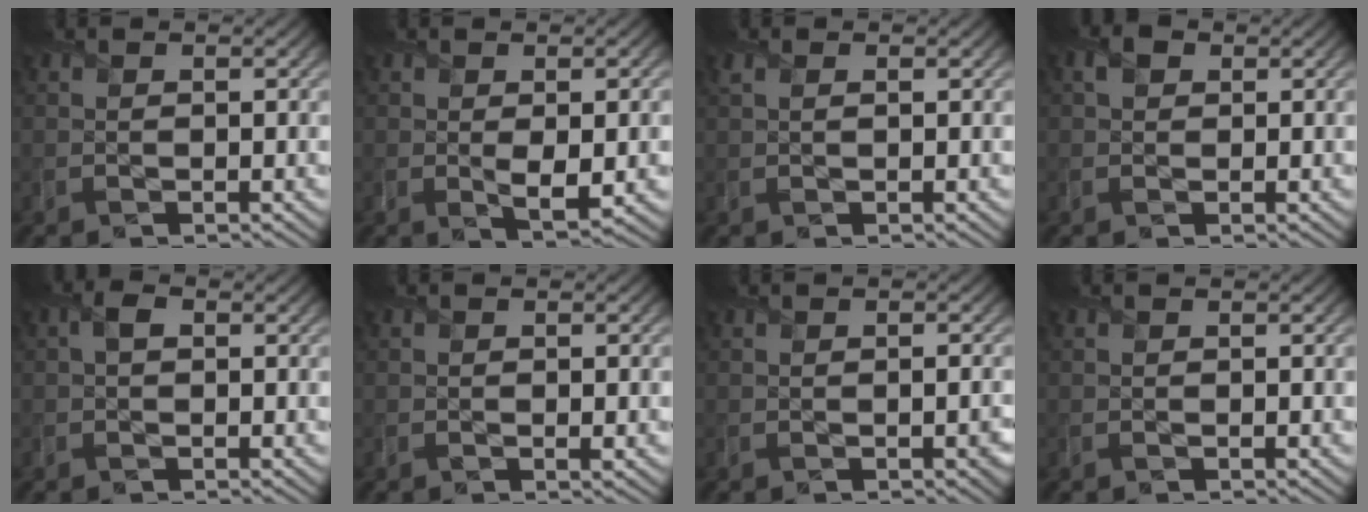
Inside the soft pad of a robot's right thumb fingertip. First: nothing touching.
{"total": 3.9, "force": [-0.5, 1.7, 3.5], "torque": [-0.065, -0.009, -0.001]}
{"total": 0.9, "force": [0.5, 0.1, 0.8], "torque": [-0.016, 0.004, 0.009]}
{"total": 1.7, "force": [0.5, 1.4, 0.8], "torque": [-0.018, 0.001, 0.005]}
{"total": 1.4, "force": [0.1, 1.0, 0.9], "torque": [-0.018, 0.004, -0.002]}
{"total": 1.1, "force": [-0.4, 0.5, 0.9], "torque": [-0.012, -0.004, -0.004]}
{"total": 1.0, "force": [-0.2, 0.3, 1.0], "torque": [-0.009, 0.000, -0.002]}
{"total": 0.0}